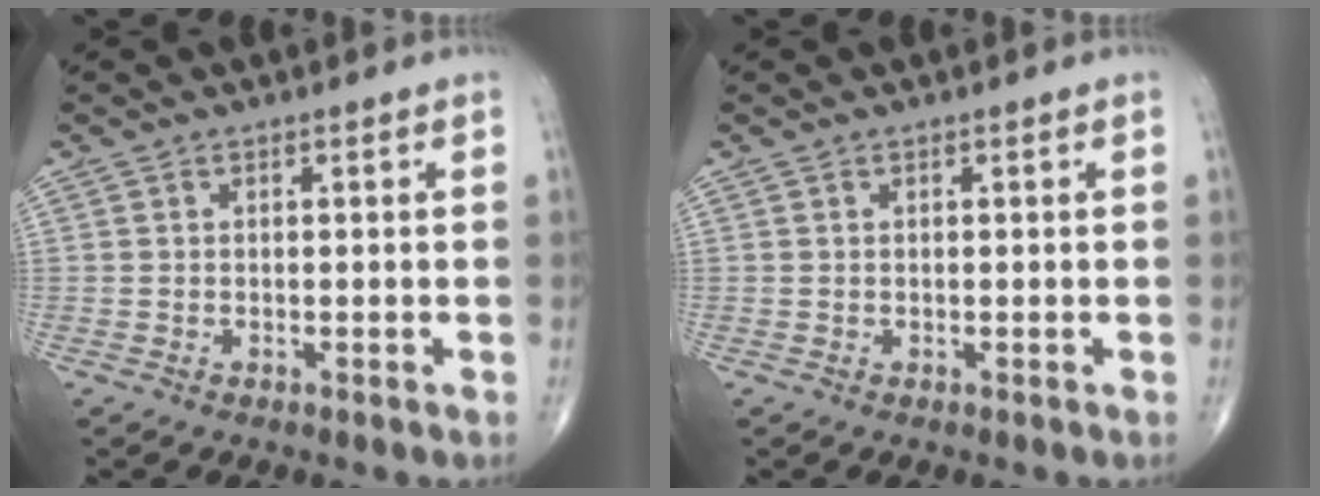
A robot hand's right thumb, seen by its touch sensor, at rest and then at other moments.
{"total": 0.0}